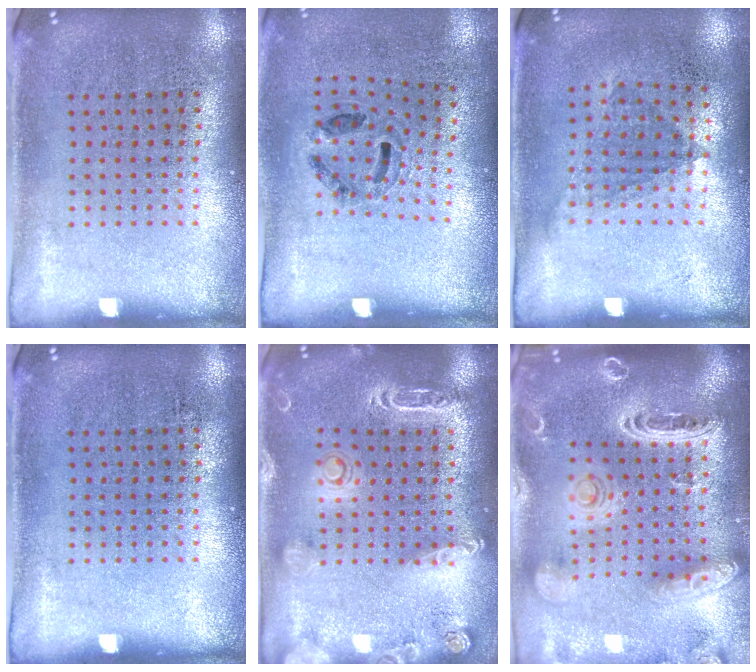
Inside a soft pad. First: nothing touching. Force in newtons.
{"total": 1.2, "press": 0.8, "slide": 0.8}
{"total": 1.1, "press": 0.8, "slide": 0.7}
{"total": 0.0}
{"total": 2.1, "press": 2.0, "slide": 0.6}
{"total": 3.7, "press": 2.9, "slide": 2.2}